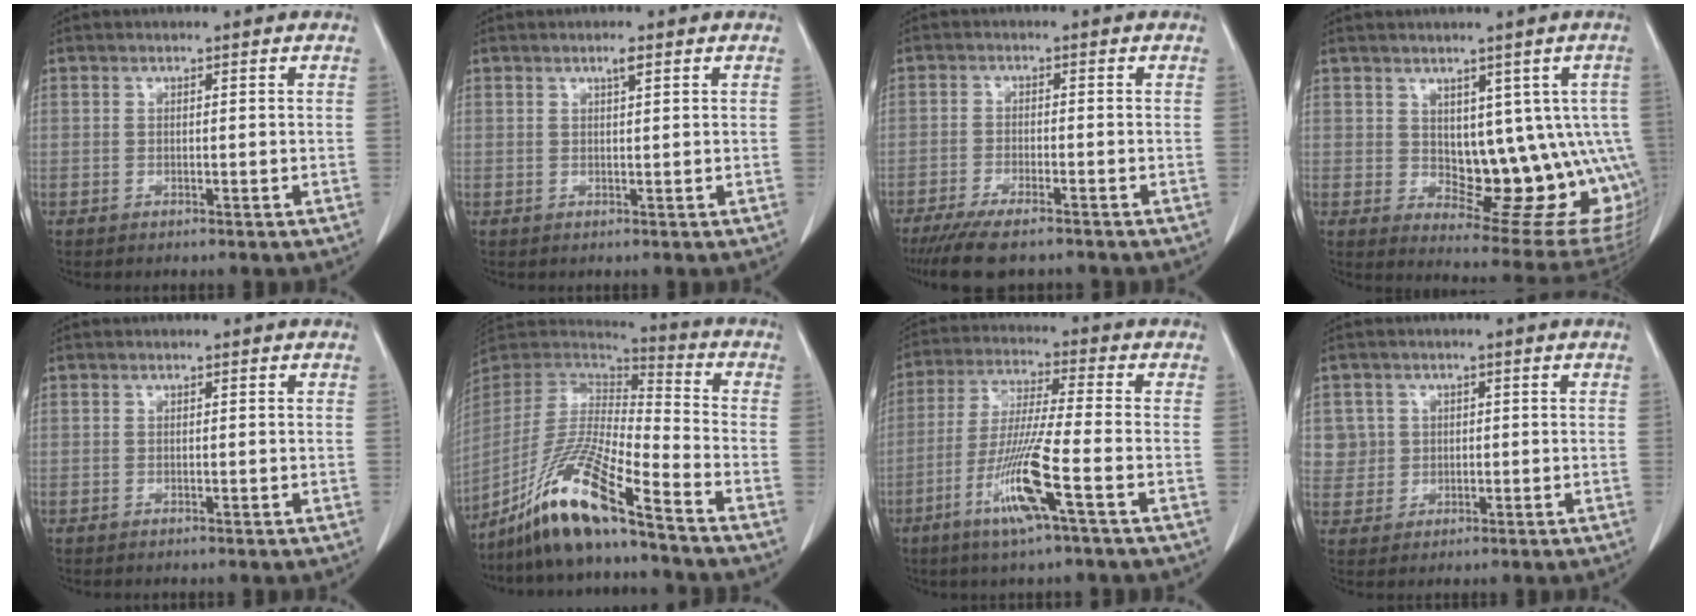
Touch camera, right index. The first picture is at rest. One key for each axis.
{"total": 1.2, "fx": 0.7, "fy": 0.0, "fz": 1.0, "tx": -0.019, "ty": 0.000, "tz": 0.013}
{"total": 8.4, "fx": -6.7, "fy": 1.5, "fz": 4.8, "tx": -0.077, "ty": -0.018, "tz": -0.107}
{"total": 14.0, "fx": 0.3, "fy": 6.7, "fz": 12.3, "tx": -0.126, "ty": 0.003, "tz": 0.024}
{"total": 0.0}
{"total": 15.2, "fx": -10.8, "fy": 0.4, "fz": 10.6, "tx": -0.212, "ty": -0.015, "tz": -0.207}
{"total": 12.3, "fx": -5.3, "fy": -0.6, "fz": 11.1, "tx": -0.227, "ty": -0.018, "tz": -0.104}
{"total": 4.5, "fx": 0.9, "fy": 4.4, "fz": -0.1, "tx": 0.013, "ty": 0.009, "tz": 0.023}